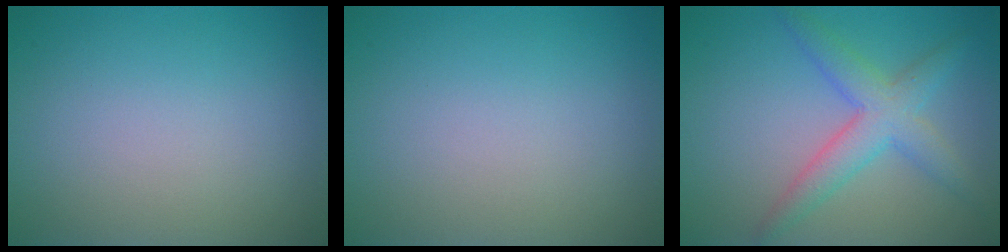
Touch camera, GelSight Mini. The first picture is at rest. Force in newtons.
{"total": 0.0}
{"total": 4.3, "press": 4.3, "slide": 0.1}